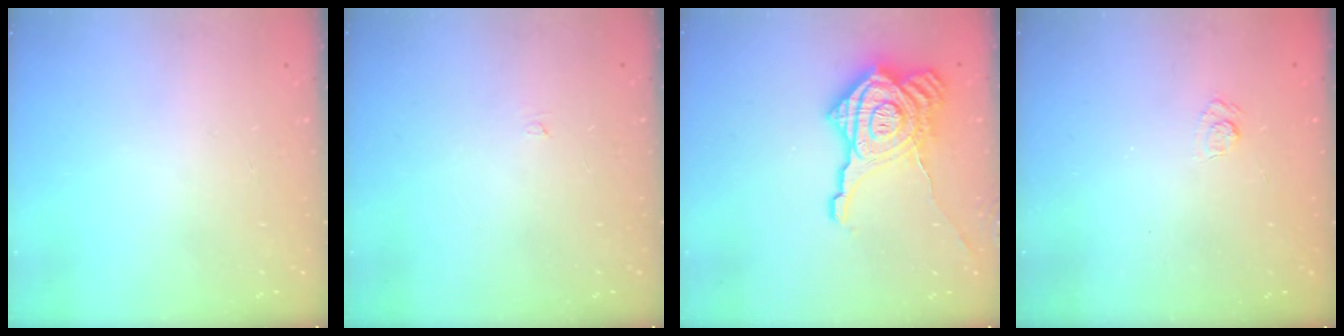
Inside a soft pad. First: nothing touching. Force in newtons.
{"total": 2.6, "press": 2.6, "slide": 0.3}
{"total": 24.3, "press": 24.2, "slide": 1.8}
{"total": 2.5, "press": 2.1, "slide": 1.3}